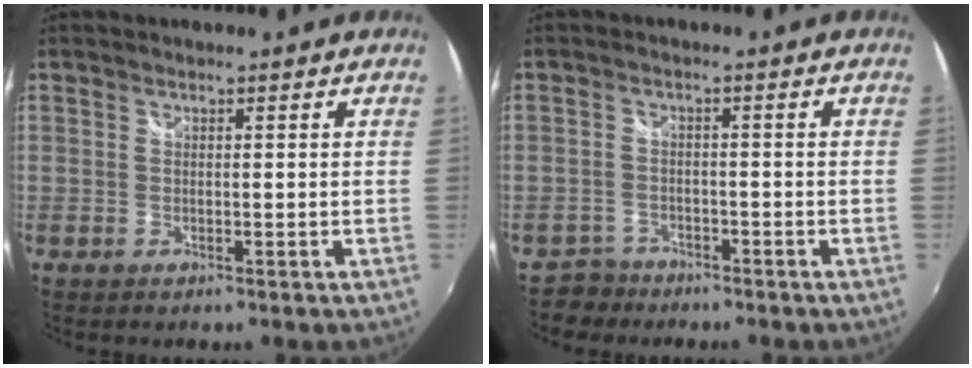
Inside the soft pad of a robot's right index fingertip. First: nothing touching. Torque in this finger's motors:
{"motor_torque": [0.16, 0.02, 0.06, 0.00]}